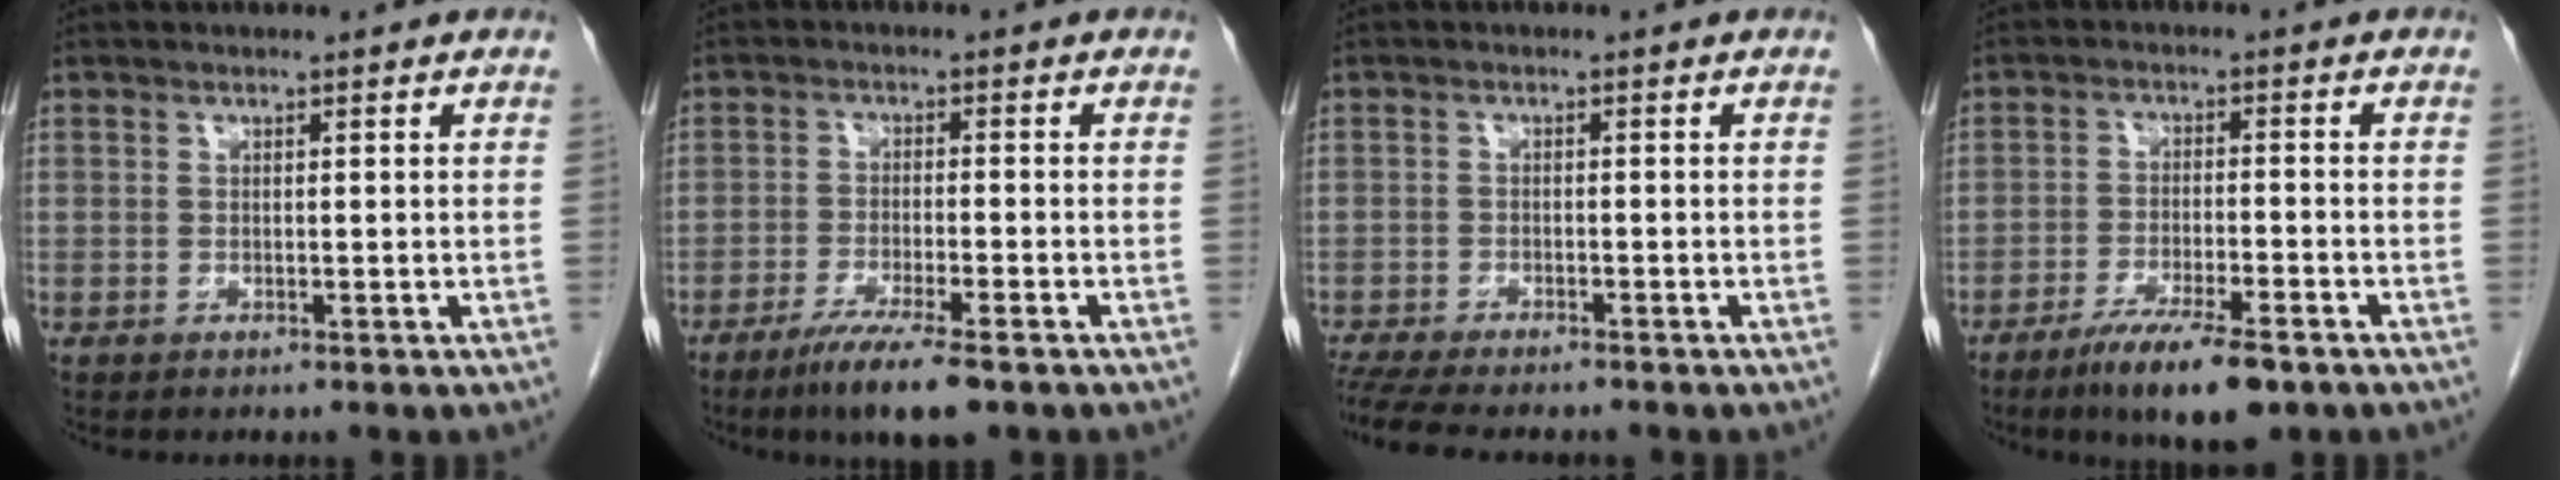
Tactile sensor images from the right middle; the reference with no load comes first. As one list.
[{"total": 7.8, "force": [-5.3, 0.4, 5.7], "torque": [-0.098, -0.020, -0.087]}, {"total": 10.4, "force": [-9.0, 2.0, 4.8], "torque": [-0.074, -0.011, -0.135]}, {"total": 9.4, "force": [-6.3, 1.4, 6.8], "torque": [-0.115, -0.019, -0.102]}]